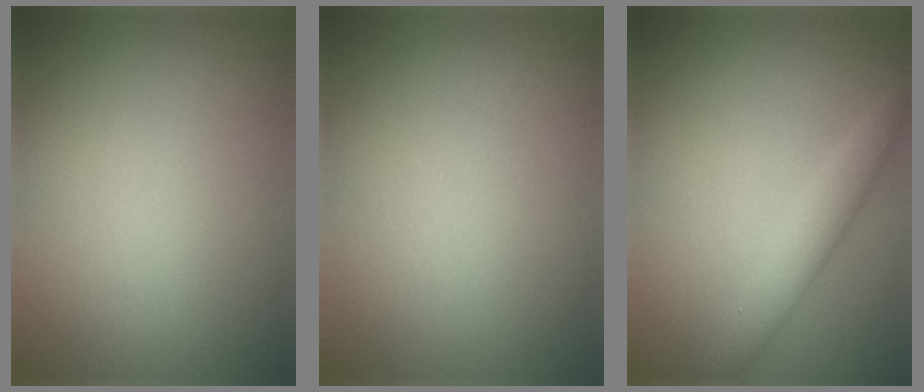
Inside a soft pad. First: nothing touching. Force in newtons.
{"total": 0.0}
{"total": 2.9, "press": 2.9, "slide": 0.0}